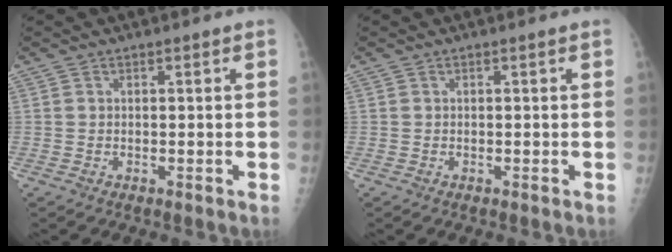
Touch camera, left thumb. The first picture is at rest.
{"total": 0.0}